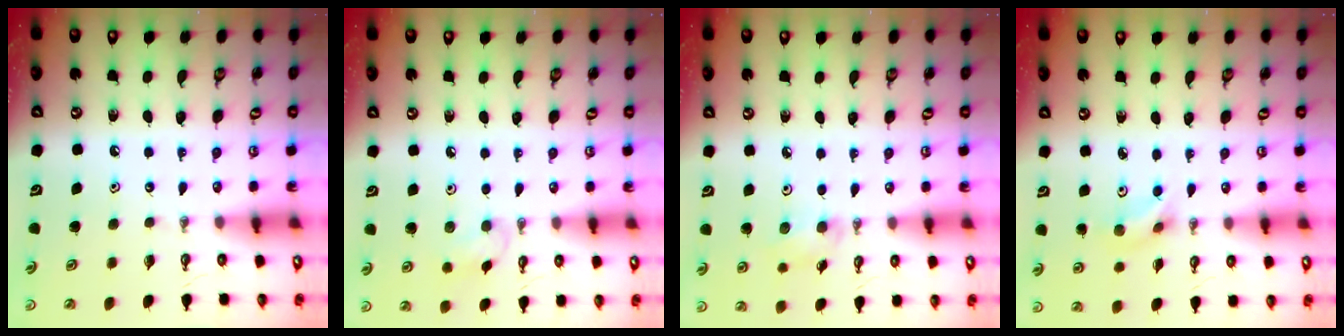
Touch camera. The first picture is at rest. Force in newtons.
{"total": 6.1, "press": 5.9, "slide": 1.6}
{"total": 6.3, "press": 4.7, "slide": 4.3}
{"total": 5.4, "press": 5.4, "slide": 0.9}